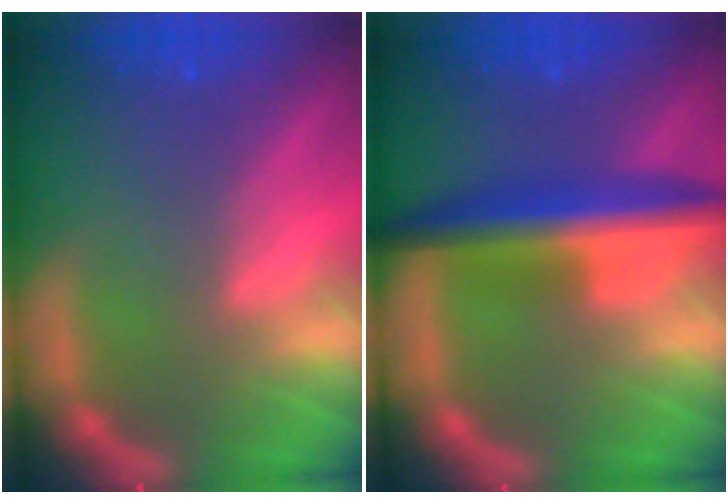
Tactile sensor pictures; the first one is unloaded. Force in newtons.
{"total": 7.1}